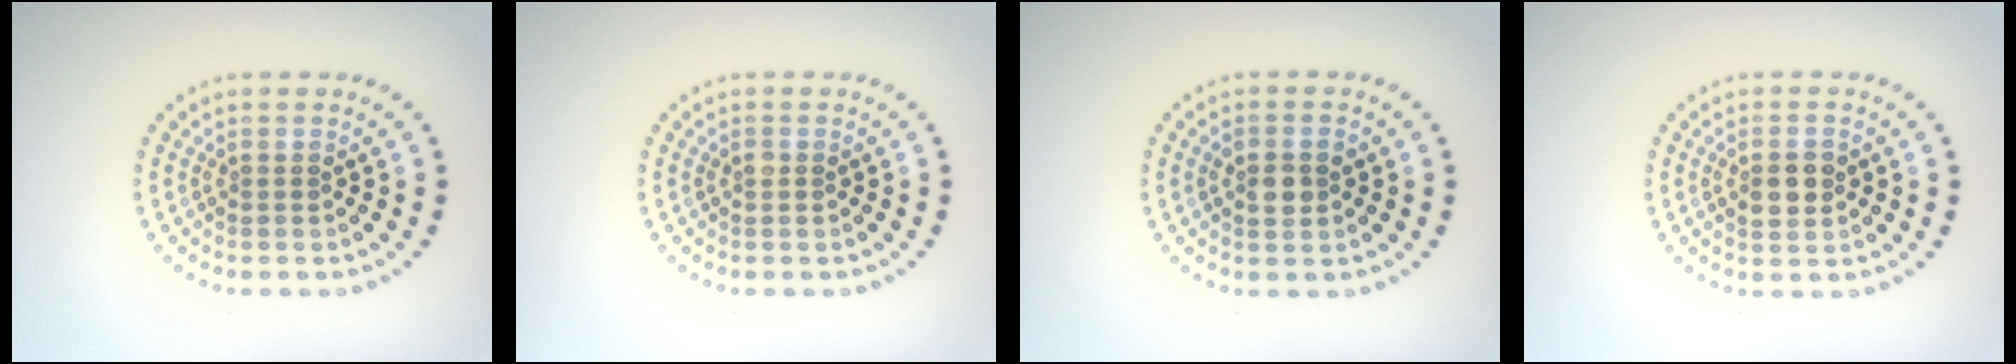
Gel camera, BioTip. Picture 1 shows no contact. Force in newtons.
{"total": 0.6, "press": 0.6, "slide": 0.1}
{"total": 2.5, "press": 2.5, "slide": 0.3}
{"total": 2.8, "press": 2.7, "slide": 0.1}